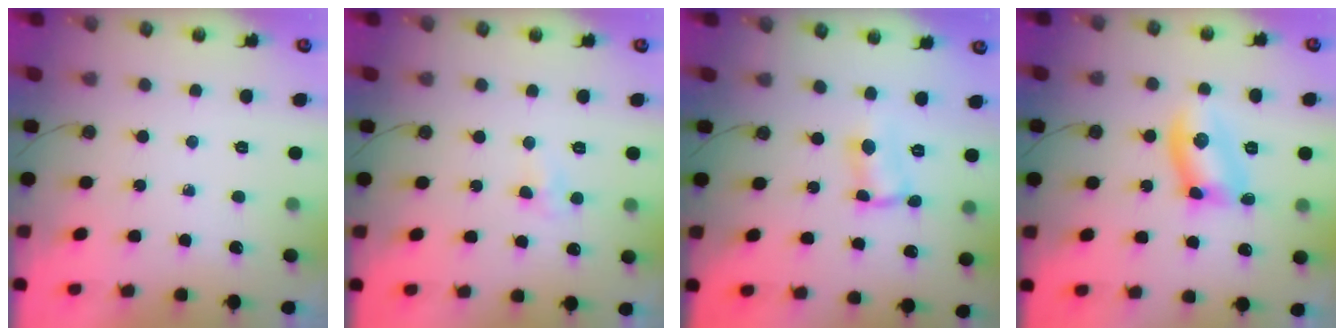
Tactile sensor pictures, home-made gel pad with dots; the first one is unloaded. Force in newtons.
{"total": 4.5, "press": 4.4, "slide": 0.7}
{"total": 1.8, "press": 1.6, "slide": 0.7}
{"total": 8.0, "press": 8.0, "slide": 0.8}